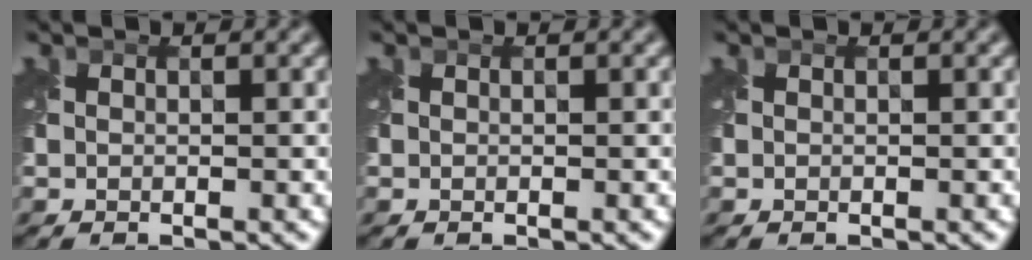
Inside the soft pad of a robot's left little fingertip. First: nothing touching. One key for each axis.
{"total": 0.0}
{"total": 0.0}